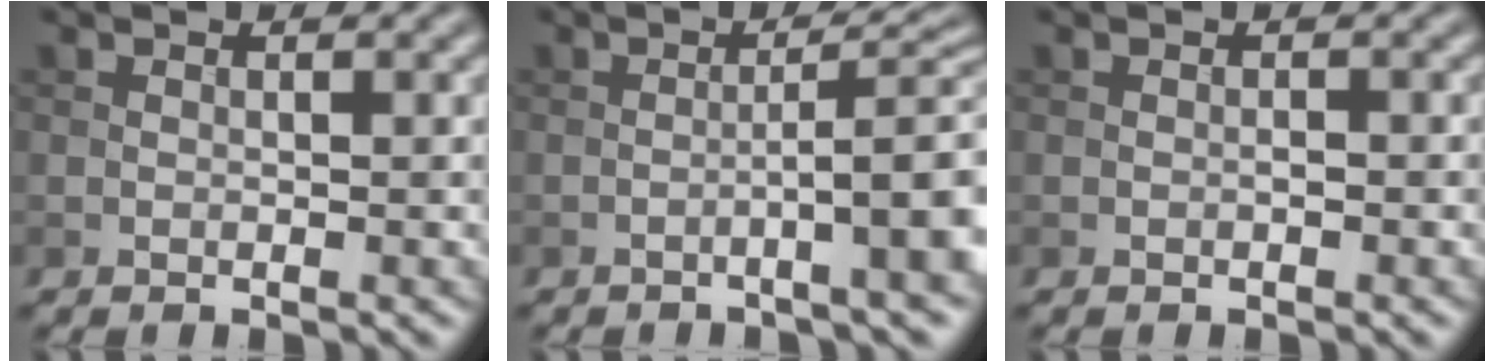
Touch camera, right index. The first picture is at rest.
{"total": 6.0, "force": [-1.8, 1.0, 5.6], "torque": [-0.074, 0.013, -0.032]}
{"total": 0.5, "force": [-0.3, 0.1, 0.4], "torque": [-0.007, 0.002, -0.004]}